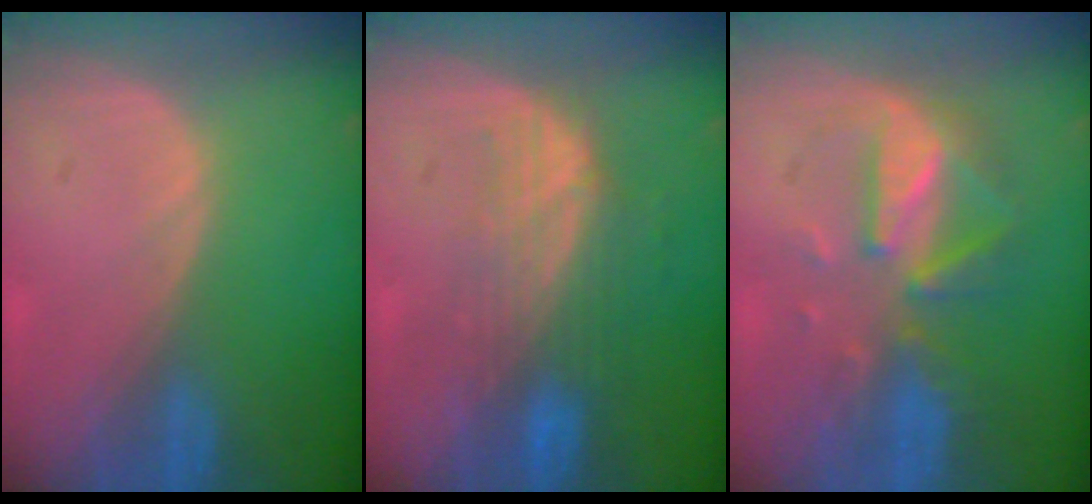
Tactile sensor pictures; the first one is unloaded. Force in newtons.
{"total": 7.6, "press": 6.8, "slide": 3.3}
{"total": 8.1, "press": 7.6, "slide": 2.6}